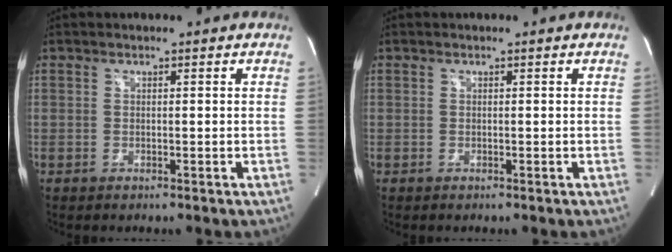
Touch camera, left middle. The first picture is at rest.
{"total": 0.0}